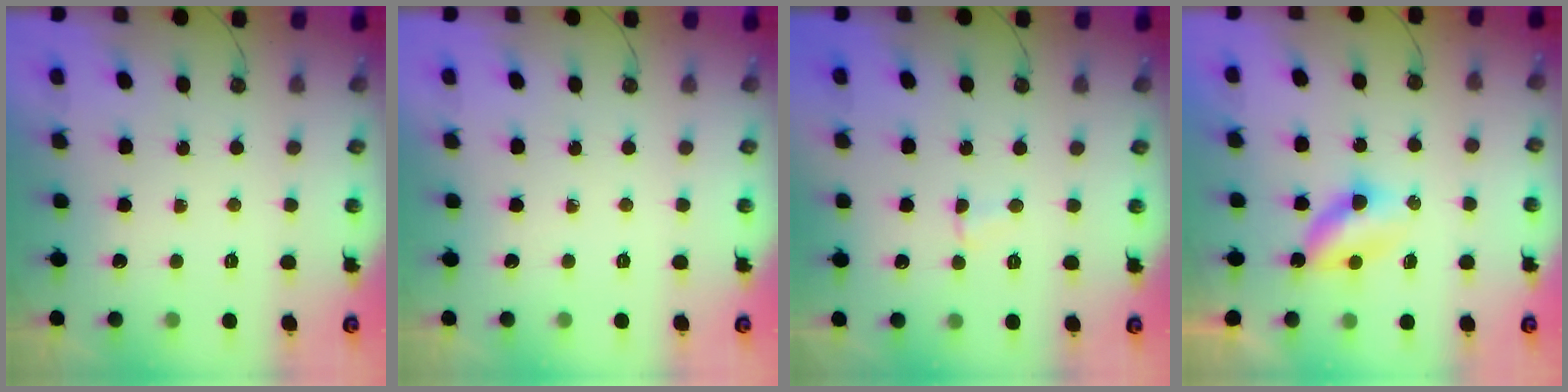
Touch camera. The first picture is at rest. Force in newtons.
{"total": 0.0}
{"total": 2.8, "press": 2.7, "slide": 0.5}
{"total": 5.0, "press": 5.0, "slide": 0.6}